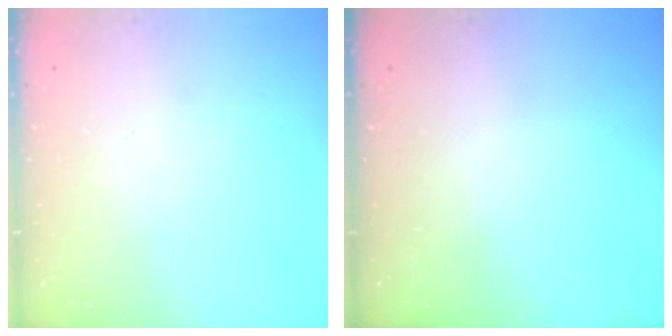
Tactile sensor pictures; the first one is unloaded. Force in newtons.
{"total": 0.0}